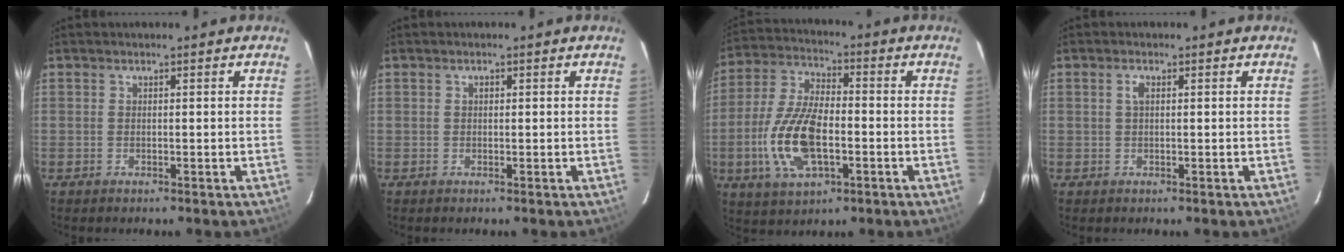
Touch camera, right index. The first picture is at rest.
{"total": 0.5, "force": [0.1, 0.4, 0.3], "torque": [-0.004, 0.004, 0.001]}
{"total": 14.8, "force": [-3.7, 6.8, 12.7], "torque": [-0.273, -0.001, -0.067]}
{"total": 1.3, "force": [0.3, 0.5, 1.1], "torque": [-0.024, 0.004, 0.004]}